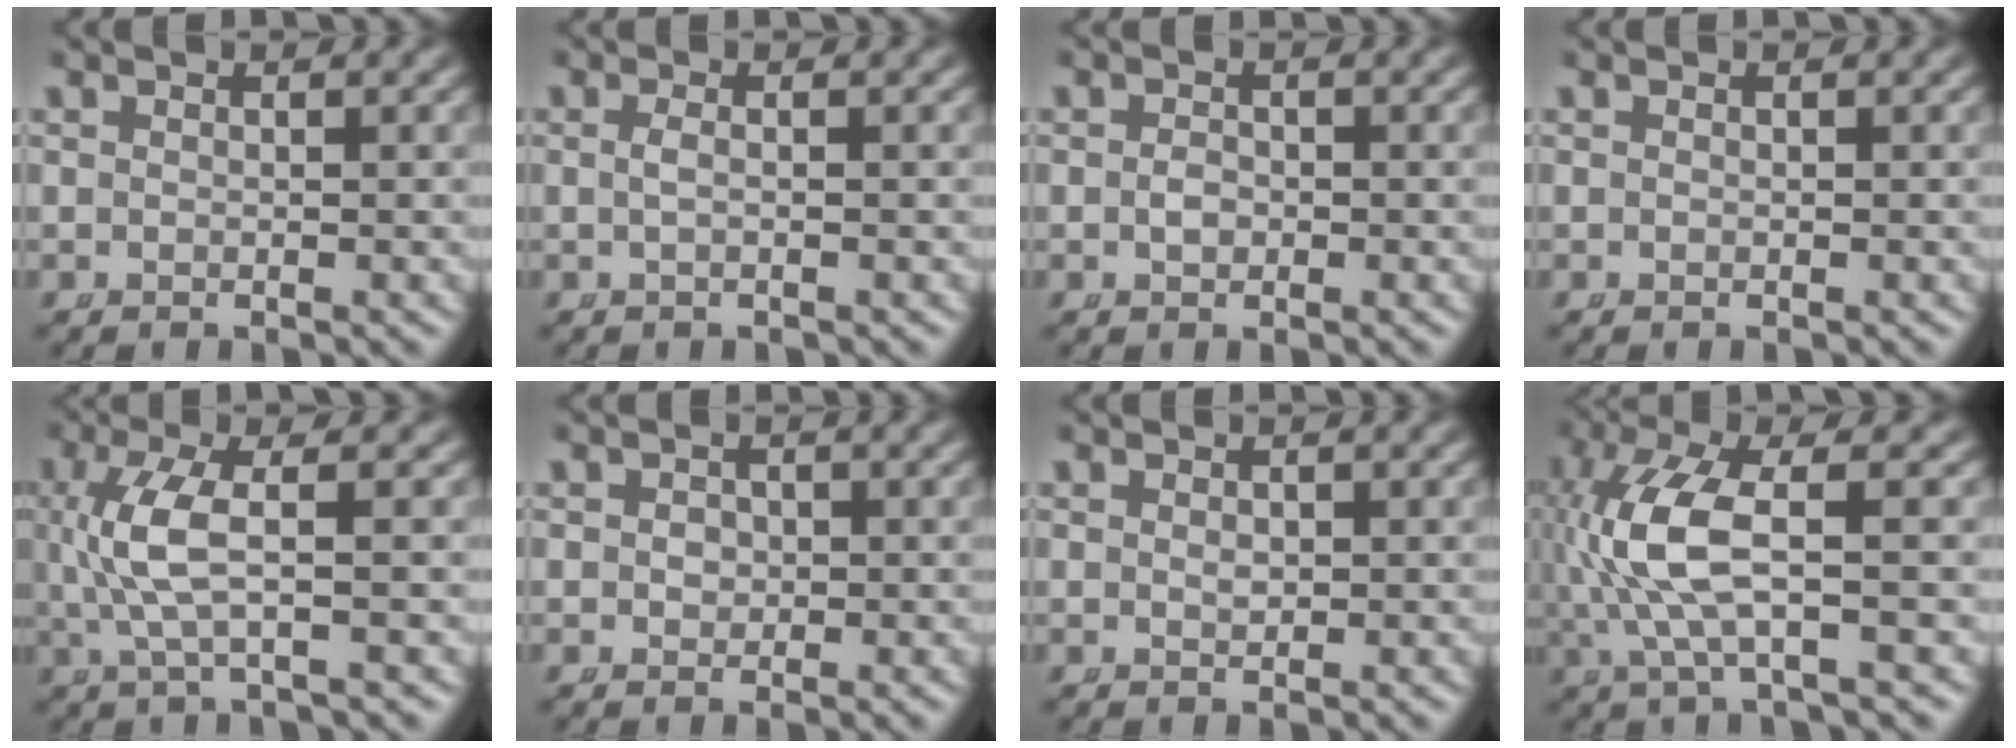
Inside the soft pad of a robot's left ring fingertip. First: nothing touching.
{"total": 0.8, "force": [-0.4, -0.4, 0.6], "torque": [-0.019, -0.008, -0.001]}
{"total": 0.8, "force": [-0.5, 0.5, 0.5], "torque": [-0.016, -0.008, -0.001]}
{"total": 0.0}
{"total": 4.5, "force": [0.2, 1.1, 4.4], "torque": [-0.103, 0.001, 0.011]}
{"total": 1.0, "force": [0.0, 0.9, 0.4], "torque": [-0.009, -0.008, 0.004]}
{"total": 0.5, "force": [0.0, 0.3, 0.4], "torque": [-0.011, -0.010, 0.007]}
{"total": 6.0, "force": [0.2, 1.8, 5.8], "torque": [-0.139, -0.001, 0.012]}